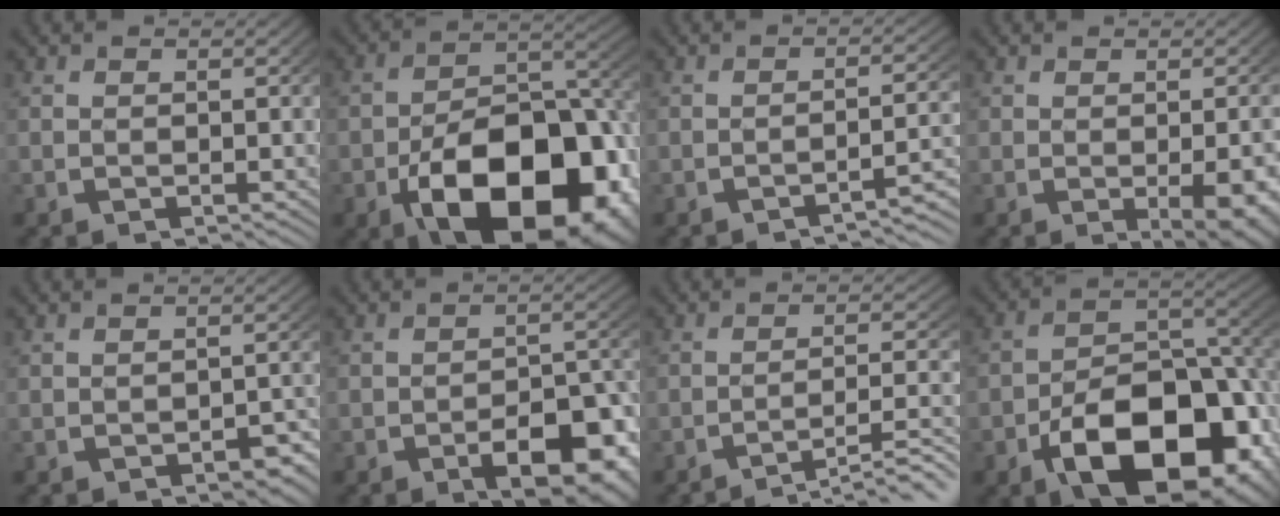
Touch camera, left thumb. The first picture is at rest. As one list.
[{"total": 19.4, "force": [-5.5, 11.6, 14.5], "torque": [-0.249, -0.068, -0.052]}, {"total": 5.0, "force": [-3.8, 1.1, 3.1], "torque": [-0.042, -0.003, -0.050]}, {"total": 4.2, "force": [-0.9, 1.6, 3.8], "torque": [-0.053, -0.018, -0.001]}, {"total": 2.2, "force": [-1.4, 1.2, 1.2], "torque": [-0.014, -0.011, -0.016]}, {"total": 7.2, "force": [-2.6, 3.8, 5.5], "torque": [-0.074, -0.026, -0.028]}, {"total": 7.4, "force": [-5.6, 2.5, 4.2], "torque": [-0.060, -0.015, -0.077]}, {"total": 16.0, "force": [-5.1, 9.5, 11.8], "torque": [-0.201, -0.052, -0.053]}]